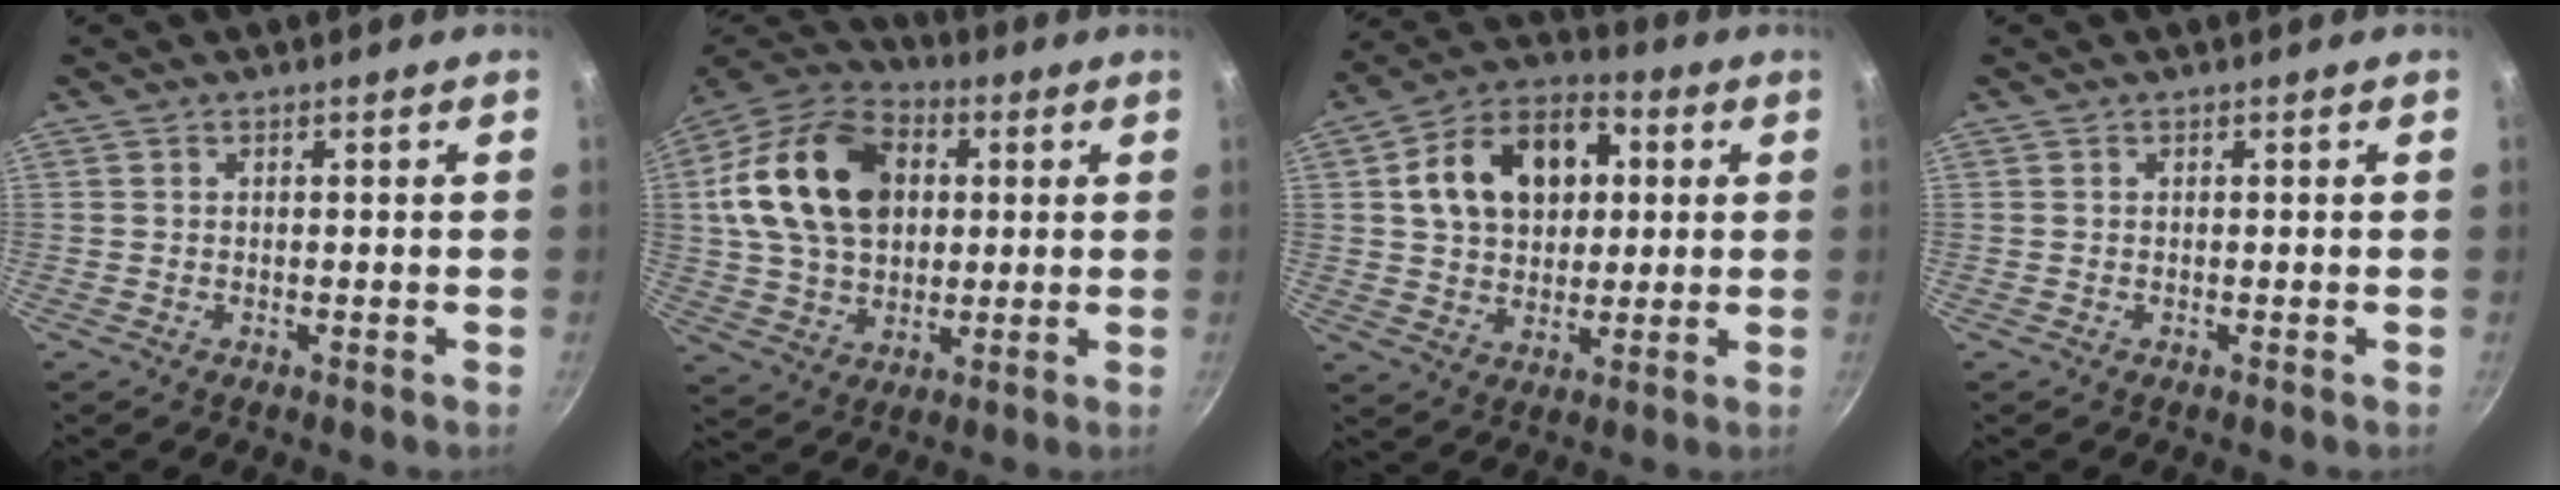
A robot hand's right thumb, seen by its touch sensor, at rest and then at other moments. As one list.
[{"total": 21.3, "force": [4.2, 15.0, 14.6], "torque": [-0.239, 0.013, 0.066]}, {"total": 16.7, "force": [3.8, 11.9, 11.0], "torque": [-0.151, 0.020, 0.053]}, {"total": 0.0}]